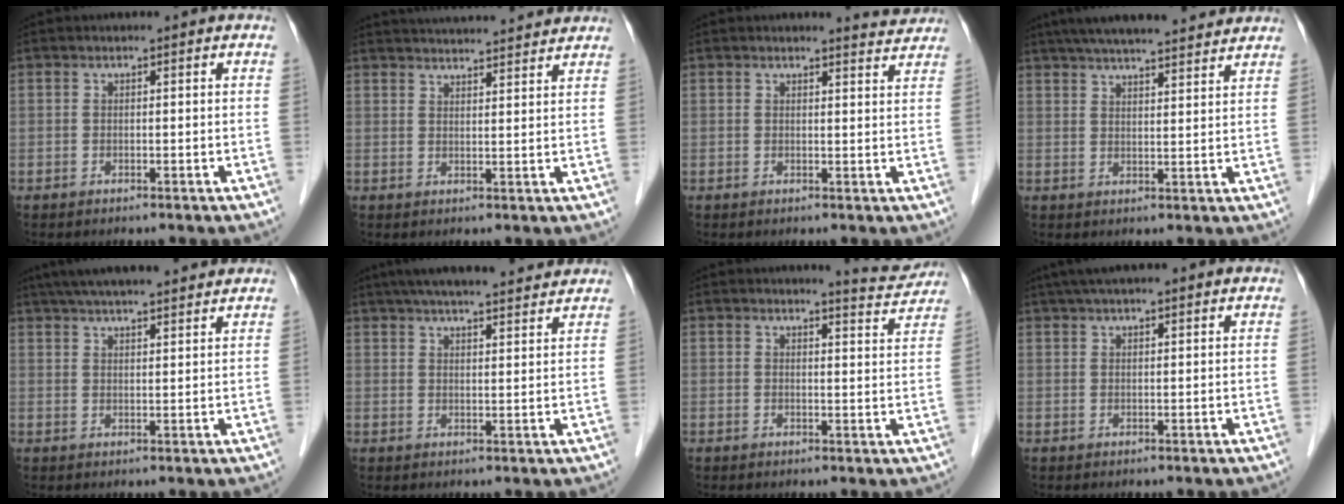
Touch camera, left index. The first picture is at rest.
{"total": 13.3, "force": [12.5, 1.1, 4.1], "torque": [-0.066, 0.024, 0.168]}
{"total": 2.4, "force": [2.4, 0.0, -0.3], "torque": [-0.002, -0.023, 0.017]}
{"total": 16.6, "force": [14.6, 2.1, 7.7], "torque": [-0.126, 0.037, 0.208]}
{"total": 15.1, "force": [13.1, 2.0, 7.2], "torque": [-0.121, 0.040, 0.190]}
{"total": 16.4, "force": [14.4, 2.1, 7.6], "torque": [-0.122, 0.035, 0.201]}
{"total": 4.3, "force": [4.3, 0.2, 0.4], "torque": [-0.011, -0.028, 0.040]}
{"total": 8.5, "force": [6.8, 1.2, 5.0], "torque": [-0.080, 0.039, 0.100]}